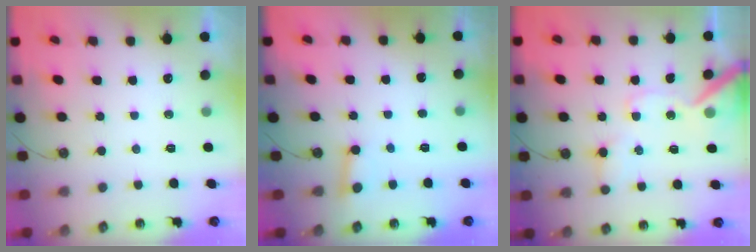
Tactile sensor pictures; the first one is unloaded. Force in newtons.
{"total": 2.6, "press": 2.6, "slide": 0.2}
{"total": 13.6, "press": 13.5, "slide": 1.7}